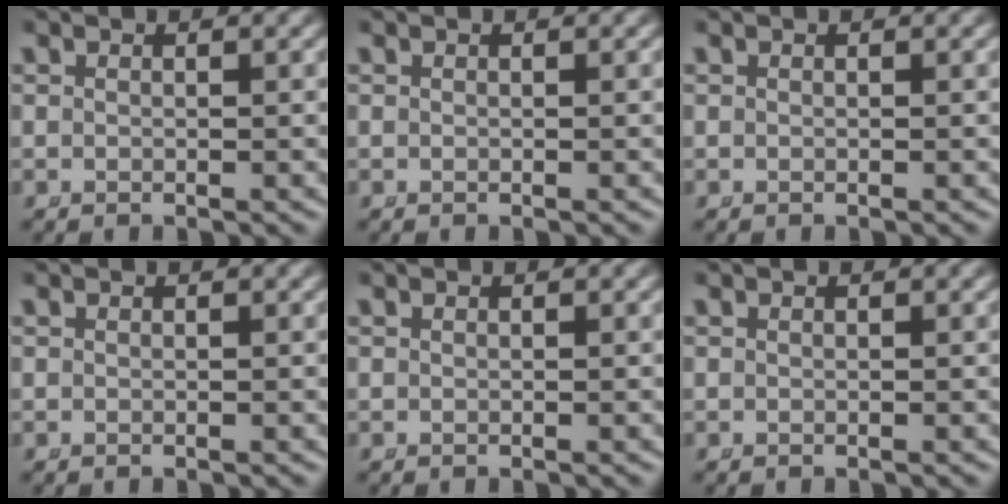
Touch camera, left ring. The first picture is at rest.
{"total": 0.0}
{"total": 0.0}
{"total": 0.0}
{"total": 0.0}
{"total": 0.0}